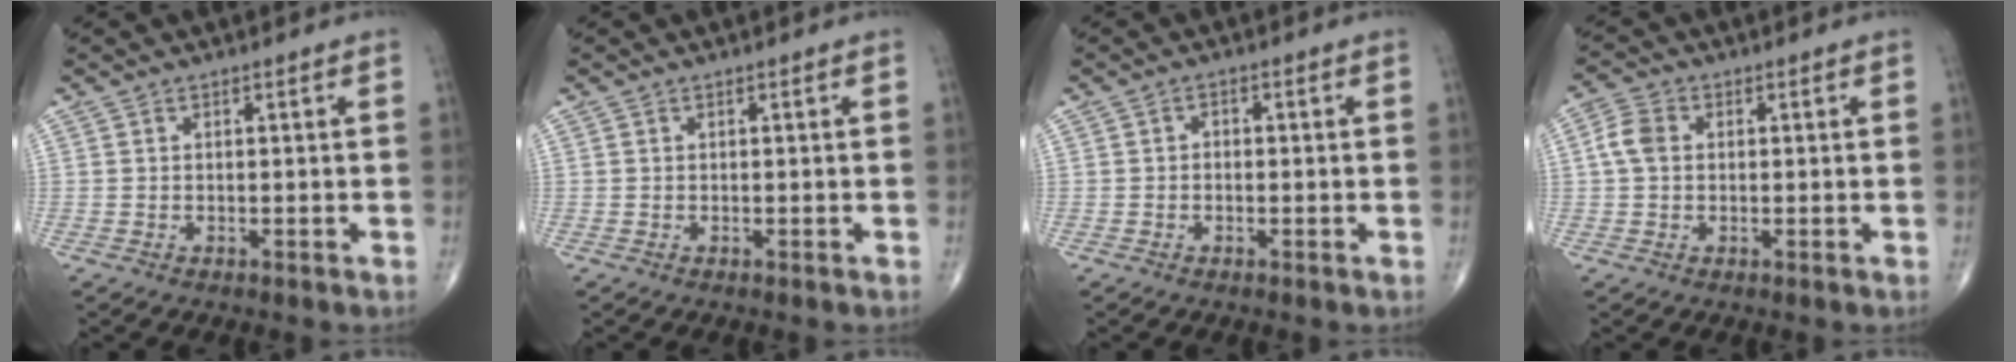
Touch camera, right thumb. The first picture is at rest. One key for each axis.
{"total": 0.0}
{"total": 1.1, "fx": -0.2, "fy": 0.9, "fz": 0.6, "tx": 0.000, "ty": 0.005, "tz": -0.007}
{"total": 4.3, "fx": 0.4, "fy": 3.2, "fz": 2.8, "tx": -0.060, "ty": 0.012, "tz": 0.002}